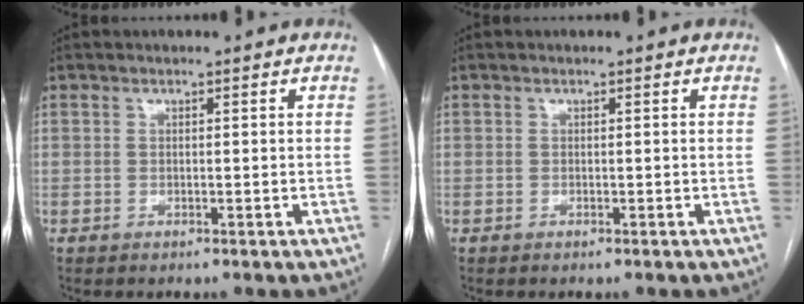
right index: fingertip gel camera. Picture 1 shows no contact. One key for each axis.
{"total": 0.0}